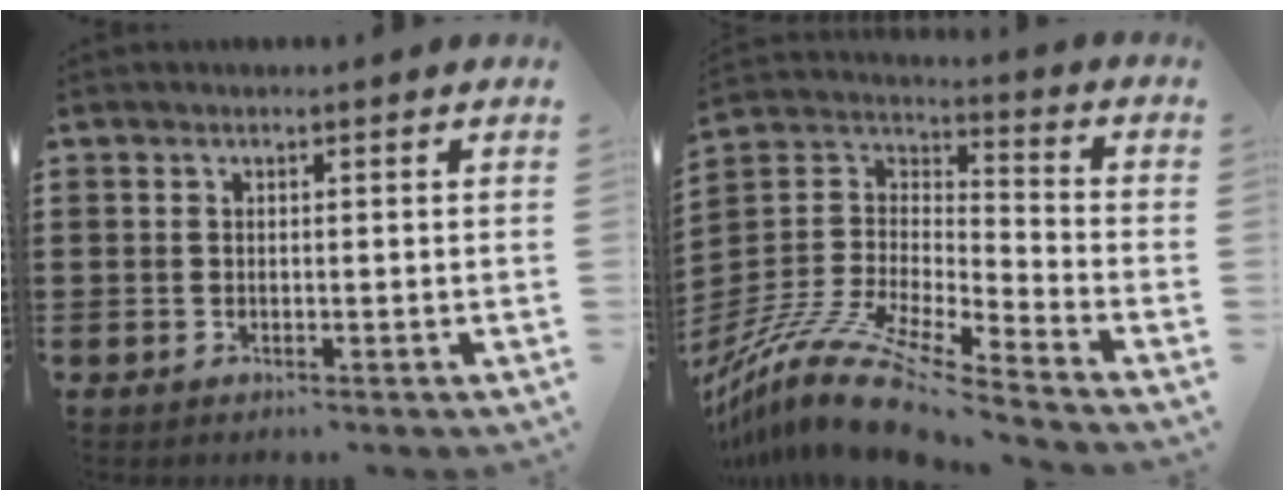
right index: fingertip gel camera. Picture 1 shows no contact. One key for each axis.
{"total": 13.7, "fx": -11.3, "fy": 1.9, "fz": 7.5, "tx": -0.161, "ty": 0.016, "tz": -0.222}